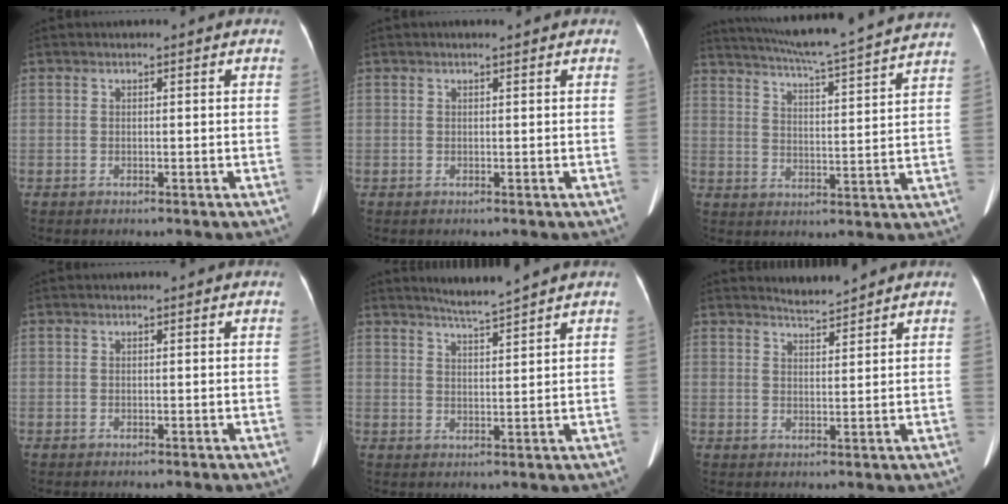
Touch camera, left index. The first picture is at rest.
{"total": 0.9, "force": [0.7, 0.0, 0.5], "torque": [-0.010, 0.008, 0.014]}
{"total": 21.9, "force": [19.9, -0.9, 9.2], "torque": [-0.158, -0.019, 0.266]}
{"total": 0.0}
{"total": 3.8, "force": [3.4, -1.4, 1.0], "torque": [-0.022, -0.010, 0.068]}
{"total": 2.6, "force": [2.5, -0.5, -0.1], "torque": [-0.004, -0.003, 0.052]}